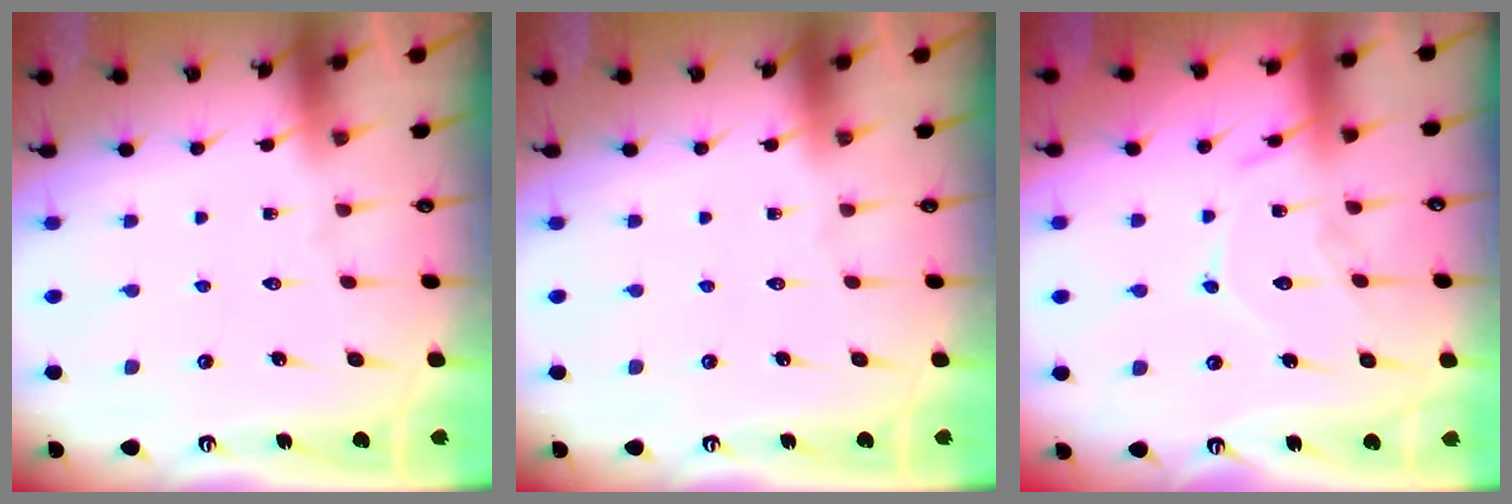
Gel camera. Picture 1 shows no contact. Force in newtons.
{"total": 0.0}
{"total": 10.3, "press": 10.3, "slide": 0.3}